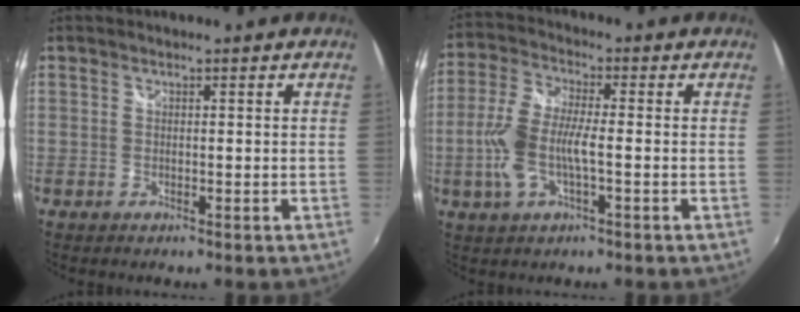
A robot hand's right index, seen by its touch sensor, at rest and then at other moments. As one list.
[{"total": 9.6, "force": [-2.1, 3.3, 8.8], "torque": [-0.195, 0.002, -0.044]}]